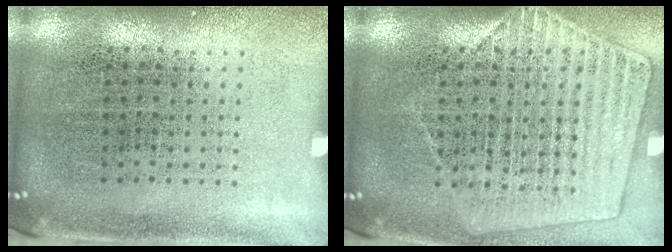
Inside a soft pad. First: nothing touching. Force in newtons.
{"total": 1.3, "press": 1.2, "slide": 0.5}